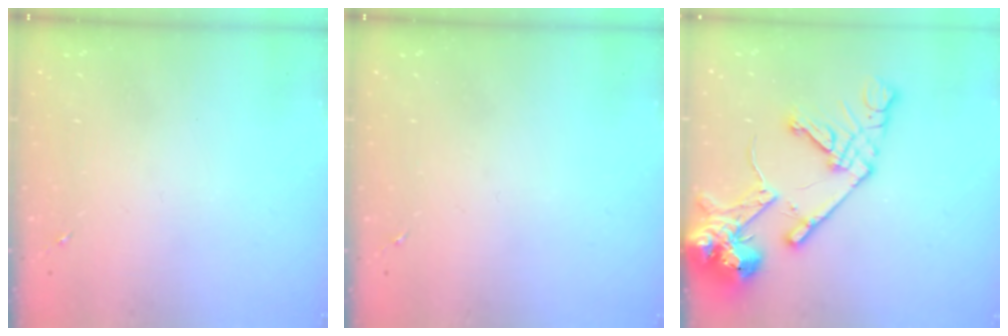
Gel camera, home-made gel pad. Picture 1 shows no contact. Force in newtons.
{"total": 0.0}
{"total": 18.1, "press": 17.9, "slide": 2.8}